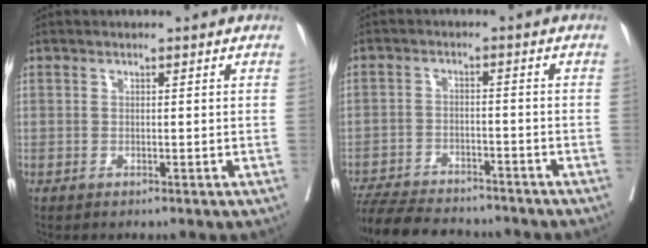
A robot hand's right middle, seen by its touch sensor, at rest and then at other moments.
{"total": 14.7, "force": [-13.2, 3.5, 5.6], "torque": [-0.115, -0.010, -0.194]}